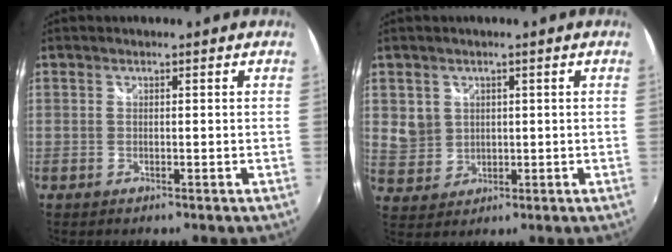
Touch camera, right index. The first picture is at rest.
{"total": 5.1, "force": [1.3, 4.7, 1.5], "torque": [-0.028, 0.007, 0.037]}